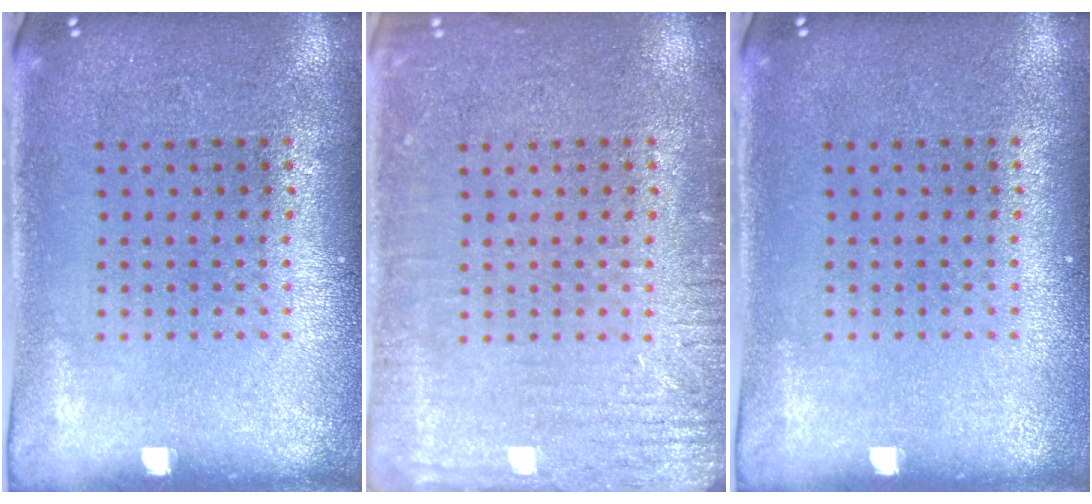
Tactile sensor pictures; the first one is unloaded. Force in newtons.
{"total": 3.0, "press": 3.0, "slide": 0.3}
{"total": 0.0}